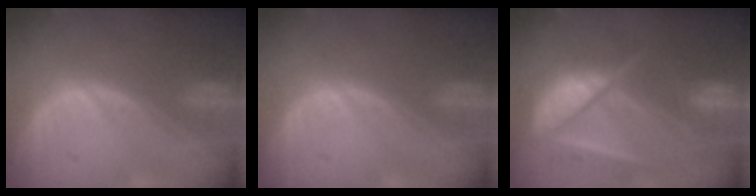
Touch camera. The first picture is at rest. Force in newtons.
{"total": 0.0}
{"total": 9.9, "press": 8.3, "slide": 5.4}